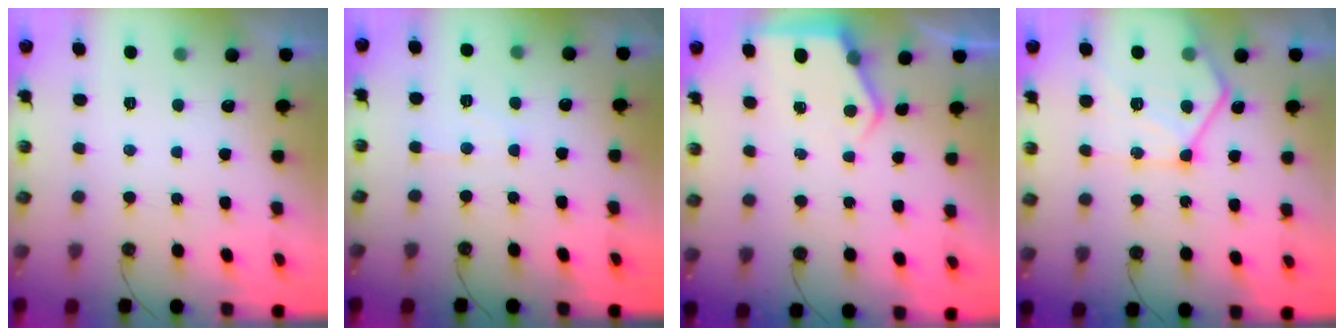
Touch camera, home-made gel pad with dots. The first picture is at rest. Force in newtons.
{"total": 4.2, "press": 4.2, "slide": 0.6}
{"total": 6.1, "press": 6.0, "slide": 0.9}
{"total": 15.5, "press": 15.4, "slide": 1.8}